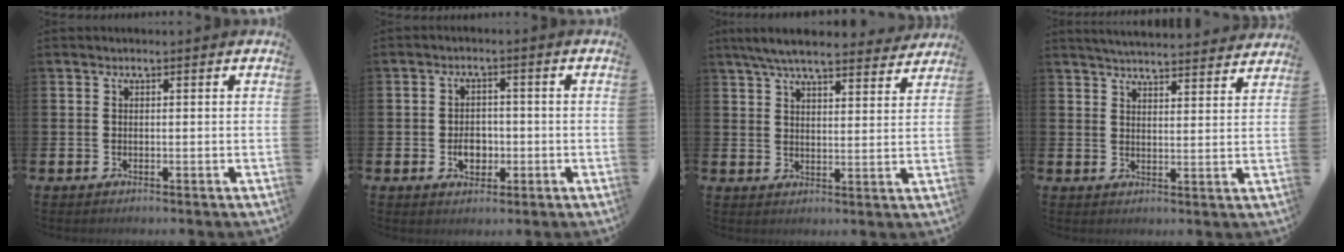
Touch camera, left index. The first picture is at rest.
{"total": 3.5, "force": [-0.8, 2.6, 2.2], "torque": [-0.024, -0.002, -0.022]}
{"total": 6.9, "force": [6.4, 1.1, 2.2], "torque": [-0.056, -0.032, 0.114]}
{"total": 4.9, "force": [4.9, 0.1, 0.4], "torque": [-0.020, -0.033, 0.087]}